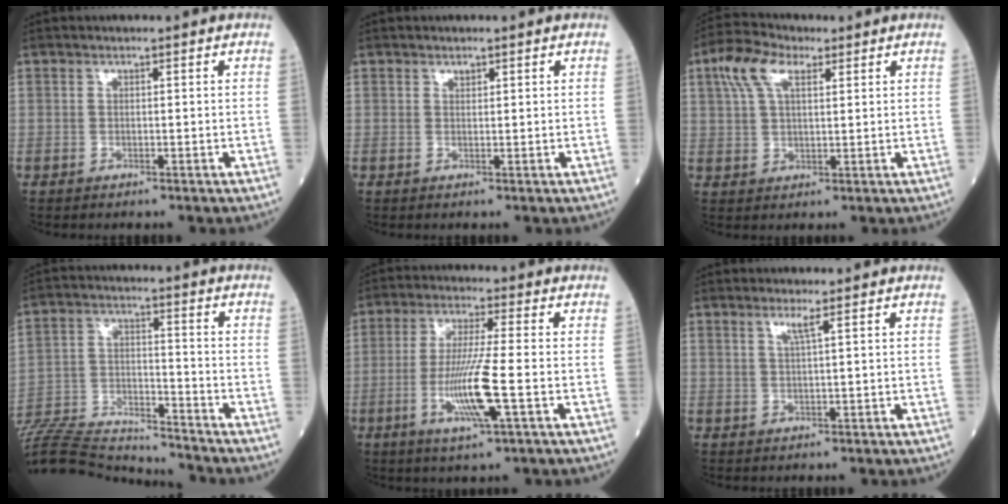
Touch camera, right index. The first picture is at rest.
{"total": 0.6, "force": [0.5, 0.2, 0.2], "torque": [-0.007, -0.001, 0.010]}
{"total": 7.2, "force": [3.4, 3.2, 5.4], "torque": [-0.125, 0.023, 0.066]}
{"total": 21.8, "force": [-20.7, 2.6, 6.2], "torque": [-0.163, -0.012, -0.334]}
{"total": 9.5, "force": [-2.6, -0.3, 9.1], "torque": [-0.185, -0.014, -0.049]}
{"total": 1.8, "force": [1.0, -0.5, 1.4], "torque": [-0.035, -0.002, 0.024]}